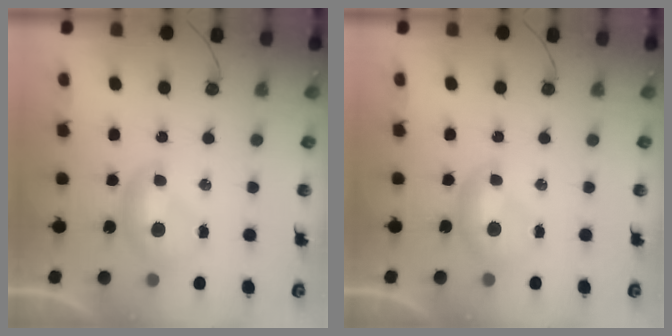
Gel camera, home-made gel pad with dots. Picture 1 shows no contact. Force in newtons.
{"total": 0.0}